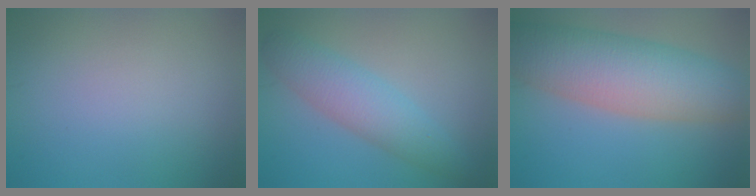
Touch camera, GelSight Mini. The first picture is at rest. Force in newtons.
{"total": 4.3, "press": 4.3, "slide": 0.1}
{"total": 8.9, "press": 8.9, "slide": 0.5}